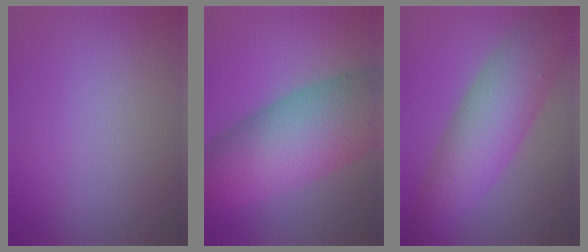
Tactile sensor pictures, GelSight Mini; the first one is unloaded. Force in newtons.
{"total": 13.7, "press": 13.7, "slide": 0.3}
{"total": 8.6, "press": 8.6, "slide": 0.2}